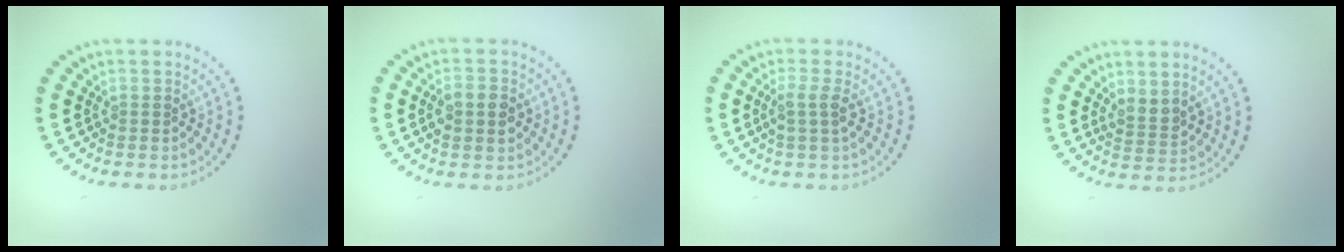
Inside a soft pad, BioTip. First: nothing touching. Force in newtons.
{"total": 2.9, "press": 2.9, "slide": 0.1}
{"total": 1.7, "press": 1.3, "slide": 1.0}
{"total": 1.7, "press": 1.4, "slide": 1.0}